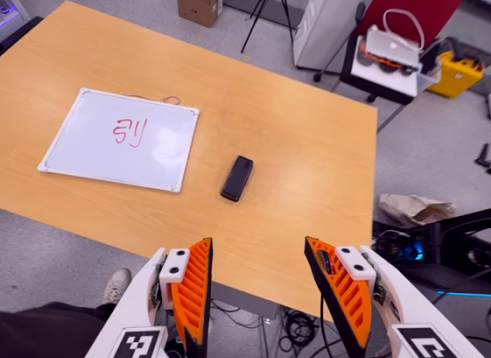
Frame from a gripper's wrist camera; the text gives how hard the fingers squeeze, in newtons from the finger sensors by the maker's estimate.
{"total": 0.0}